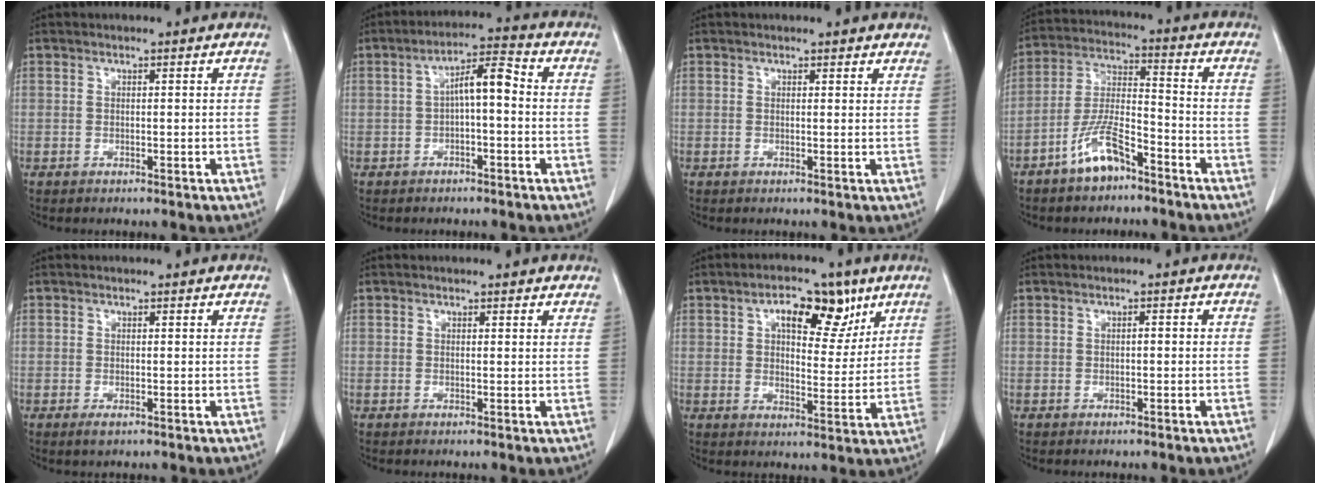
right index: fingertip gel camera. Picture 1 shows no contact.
{"total": 5.9, "force": [-0.1, 1.6, 5.6], "torque": [-0.097, 0.028, -0.004]}
{"total": 2.4, "force": [2.0, 0.9, 0.8], "torque": [-0.007, 0.002, 0.014]}
{"total": 8.6, "force": [-5.8, 2.7, 5.8], "torque": [-0.130, 0.003, -0.113]}
{"total": 1.0, "force": [0.0, 0.7, 0.7], "torque": [-0.014, -0.001, -0.001]}
{"total": 1.9, "force": [1.7, 0.7, 0.6], "torque": [-0.008, 0.002, 0.011]}
{"total": 9.7, "force": [5.1, 4.8, 6.8], "torque": [-0.098, 0.015, 0.079]}
{"total": 0.7, "force": [0.0, 0.2, 0.6], "torque": [-0.010, 0.003, 0.000]}